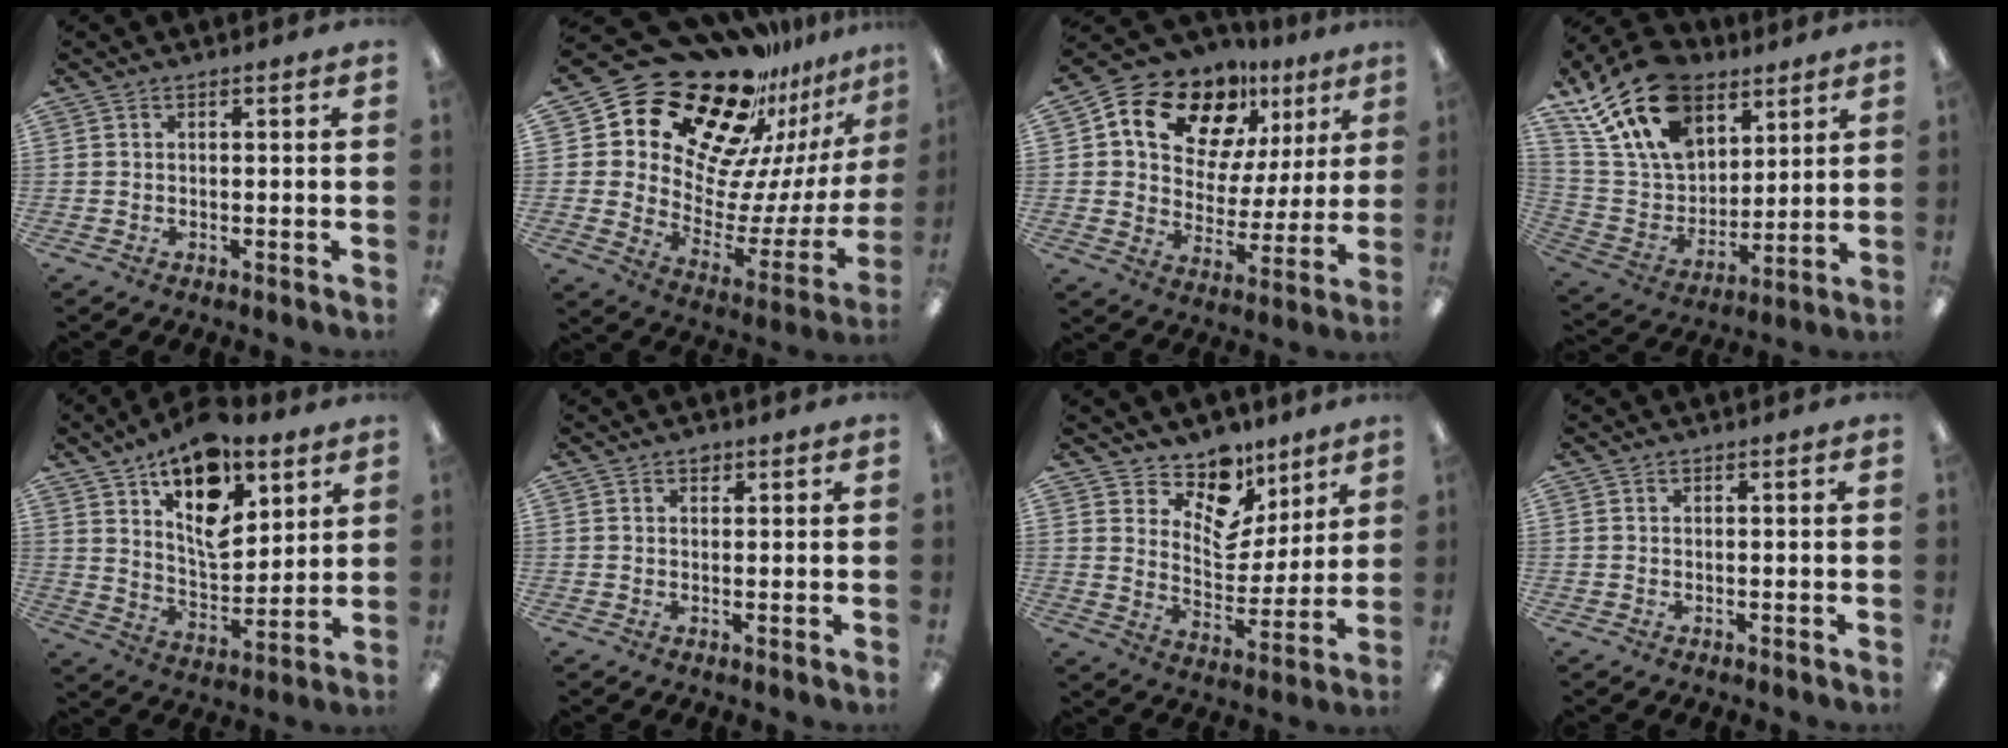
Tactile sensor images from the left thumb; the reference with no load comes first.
{"total": 23.9, "force": [18.8, 11.8, 8.8], "torque": [-0.143, -0.158, 0.344]}
{"total": 15.6, "force": [10.4, 9.7, 6.4], "torque": [-0.124, -0.062, 0.190]}
{"total": 20.8, "force": [12.8, 12.9, 10.2], "torque": [-0.217, -0.056, 0.238]}
{"total": 16.7, "force": [10.4, 8.3, 10.1], "torque": [-0.147, -0.053, 0.179]}
{"total": 1.3, "force": [0.8, 0.9, 0.4], "torque": [-0.001, -0.001, 0.013]}
{"total": 10.8, "force": [8.3, 6.4, 2.7], "torque": [-0.056, -0.071, 0.159]}
{"total": 0.0}